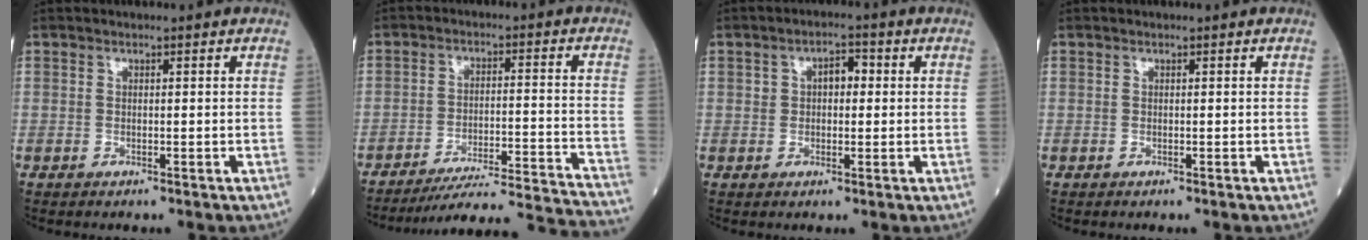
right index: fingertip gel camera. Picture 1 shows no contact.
{"total": 21.0, "force": [-20.1, -2.1, 5.7], "torque": [-0.045, -0.023, -0.276]}
{"total": 3.6, "force": [0.7, 2.1, 2.8], "torque": [-0.044, 0.017, 0.011]}
{"total": 0.0}